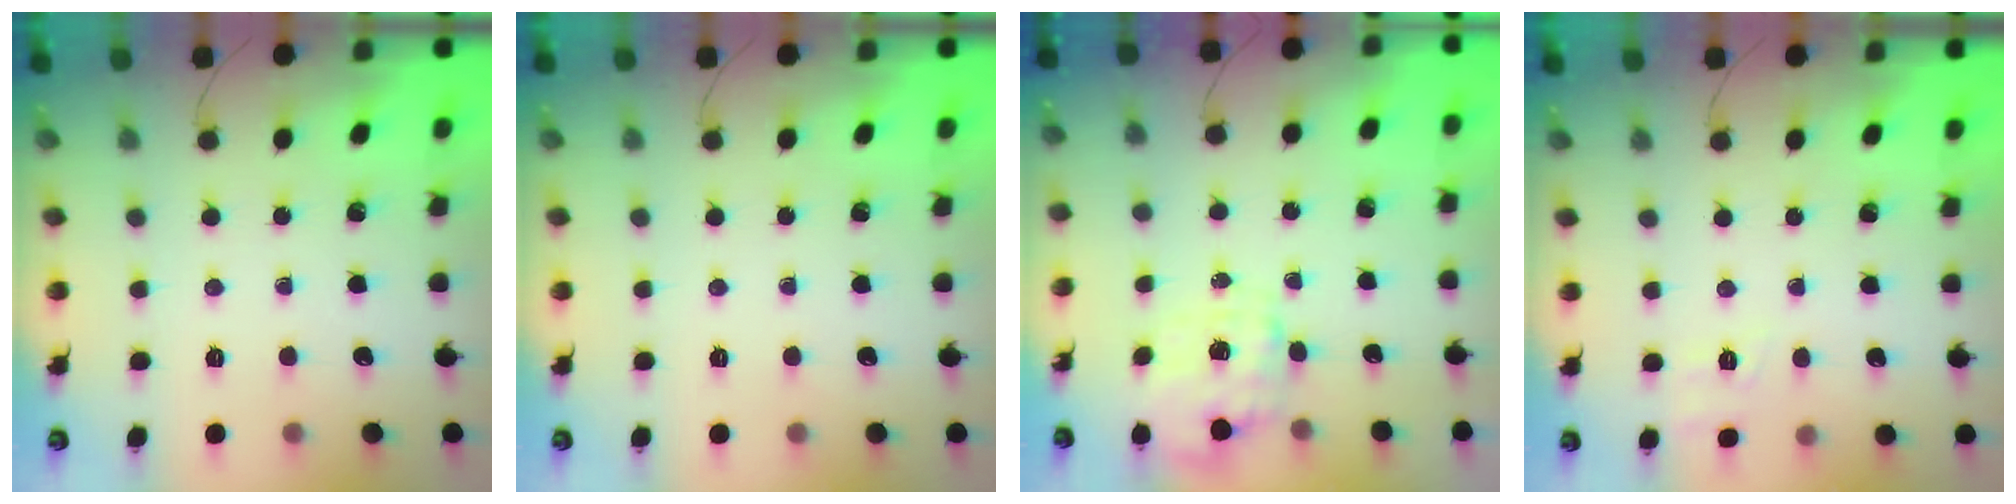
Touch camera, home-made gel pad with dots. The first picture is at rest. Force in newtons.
{"total": 0.0}
{"total": 3.9, "press": 3.9, "slide": 0.8}
{"total": 8.0, "press": 7.8, "slide": 2.0}